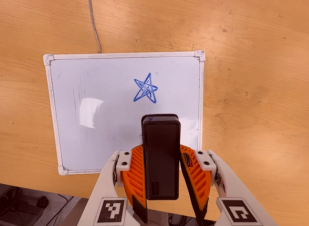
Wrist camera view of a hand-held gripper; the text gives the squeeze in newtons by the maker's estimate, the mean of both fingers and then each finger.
{"total": 4.3, "left": 3.4, "right": 5.1}